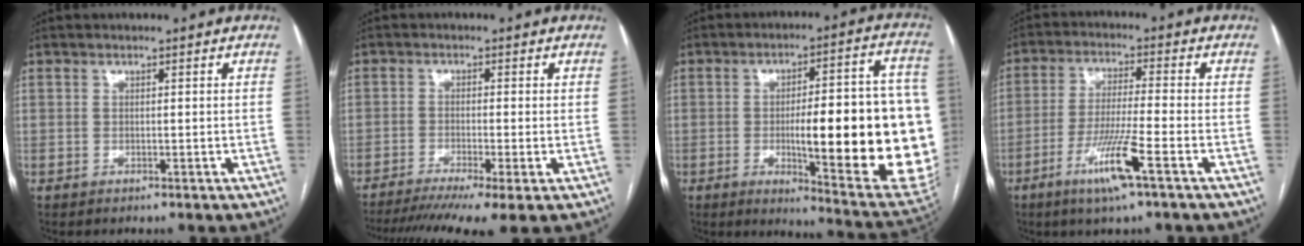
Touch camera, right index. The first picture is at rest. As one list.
[{"total": 10.3, "force": [-7.2, 0.6, 7.4], "torque": [-0.113, -0.013, -0.114]}, {"total": 25.8, "force": [-3.0, 4.5, 25.2], "torque": [-0.251, 0.014, -0.029]}, {"total": 9.2, "force": [-4.5, -0.5, 7.9], "torque": [-0.155, -0.016, -0.086]}]